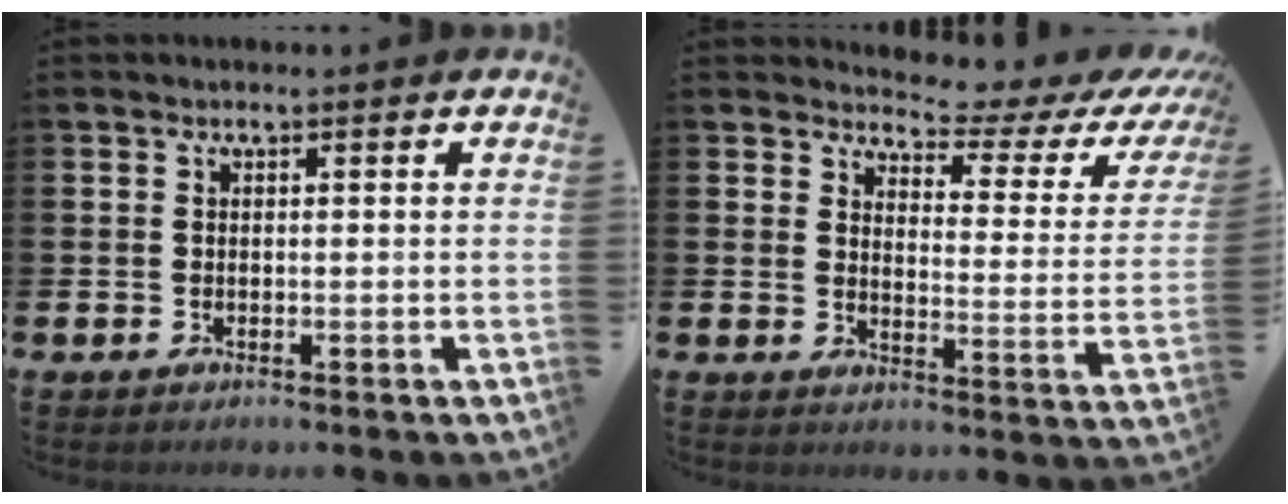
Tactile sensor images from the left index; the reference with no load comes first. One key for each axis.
{"total": 4.4, "fx": 4.0, "fy": 1.2, "fz": 1.2, "tx": -0.029, "ty": -0.044, "tz": 0.058}